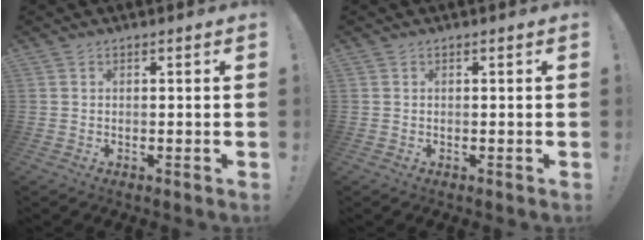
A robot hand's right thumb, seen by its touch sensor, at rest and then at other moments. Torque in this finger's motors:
{"motor_torque": [0.00, 0.00, -0.14, 0.14, 0.06]}